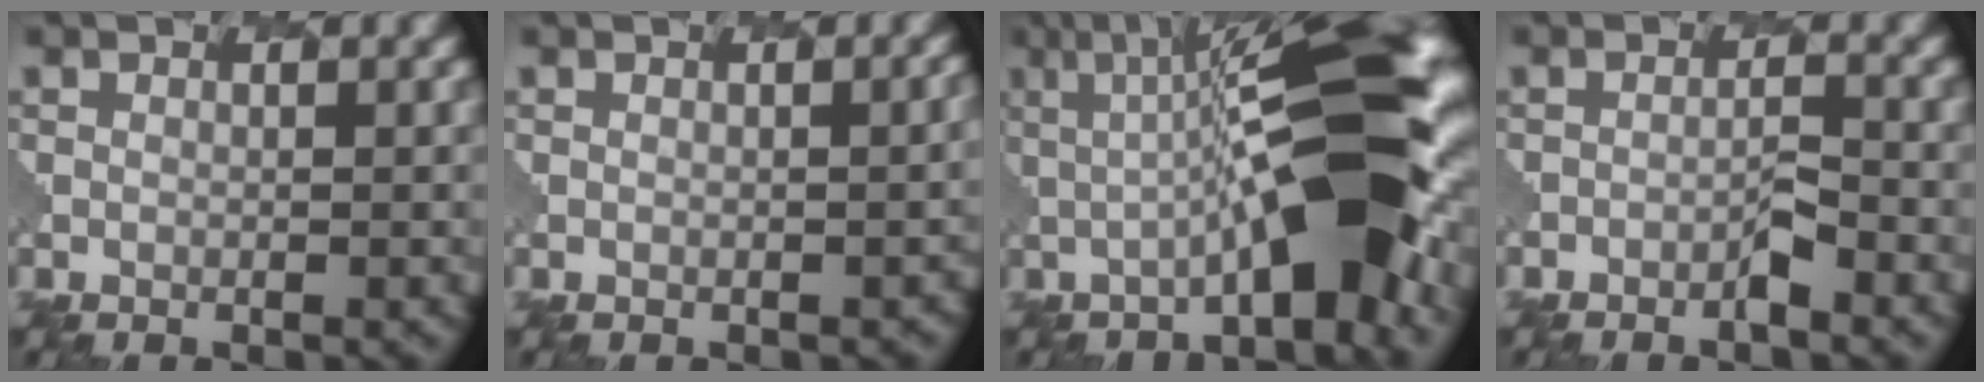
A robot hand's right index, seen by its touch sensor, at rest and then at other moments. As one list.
[{"total": 3.1, "force": [-0.5, 1.6, 2.6], "torque": [-0.011, 0.001, -0.004]}, {"total": 9.3, "force": [-0.3, 1.7, 9.2], "torque": [-0.139, 0.023, -0.027]}, {"total": 2.4, "force": [-1.6, -0.7, -1.7], "torque": [-0.010, 0.003, -0.041]}]